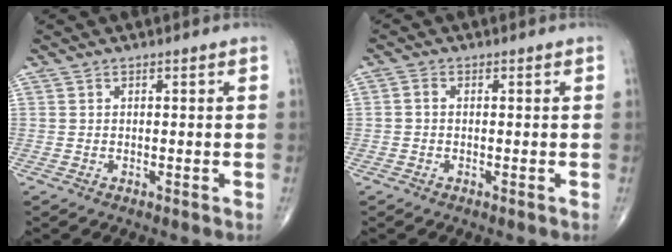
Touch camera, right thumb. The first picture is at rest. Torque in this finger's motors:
{"motor_torque": [-0.57, -0.25, -0.11, -0.10, 0.04]}